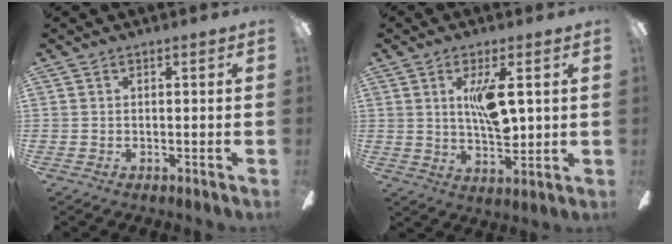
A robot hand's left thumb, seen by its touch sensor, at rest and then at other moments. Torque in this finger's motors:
{"motor_torque": [0.59, 0.38, 1.07, -0.33, 0.07]}